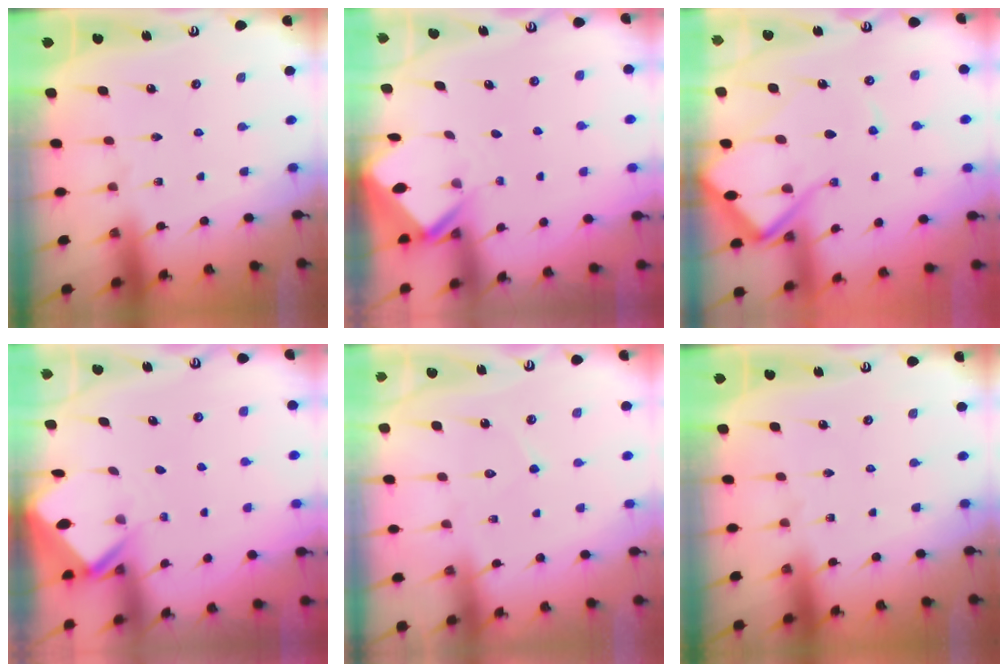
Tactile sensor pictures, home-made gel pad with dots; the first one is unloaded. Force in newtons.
{"total": 2.4, "press": 2.4, "slide": 0.1}
{"total": 12.8, "press": 12.7, "slide": 1.6}
{"total": 2.4, "press": 2.4, "slide": 0.1}
{"total": 6.4, "press": 6.4, "slide": 0.4}
{"total": 0.0}